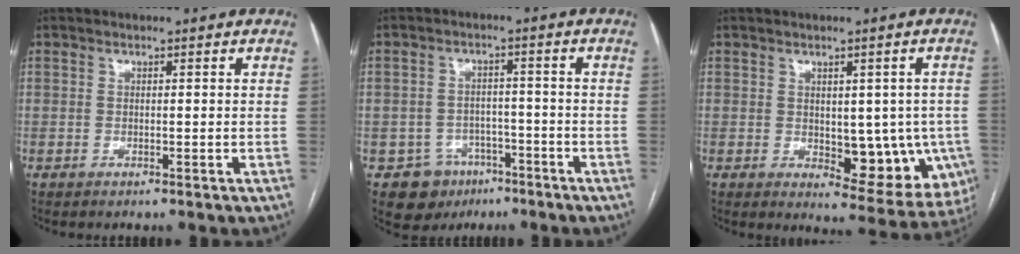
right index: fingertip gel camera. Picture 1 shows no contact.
{"total": 6.7, "force": [-3.8, 5.4, 0.7], "torque": [-0.005, 0.012, -0.050]}
{"total": 11.1, "force": [-1.6, 5.4, 9.6], "torque": [-0.097, 0.002, -0.004]}